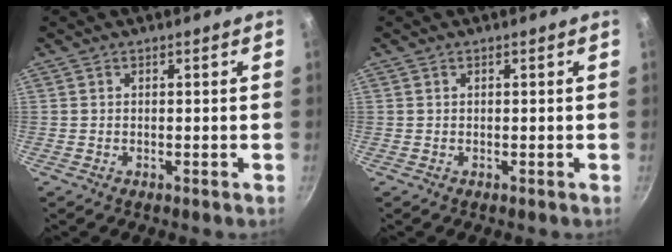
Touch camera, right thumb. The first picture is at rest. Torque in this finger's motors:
{"motor_torque": [-0.38, -0.39, 0.09, 0.08, 0.03]}